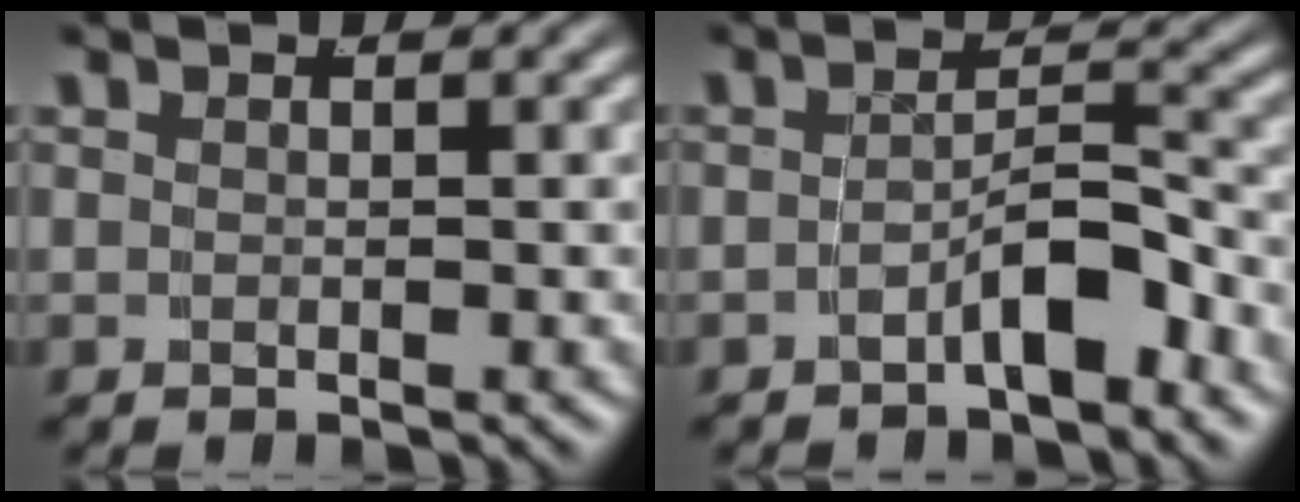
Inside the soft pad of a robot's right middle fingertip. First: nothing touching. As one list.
[{"total": 3.3, "force": [-2.5, 0.6, 2.1], "torque": [-0.025, -0.004, -0.039]}]